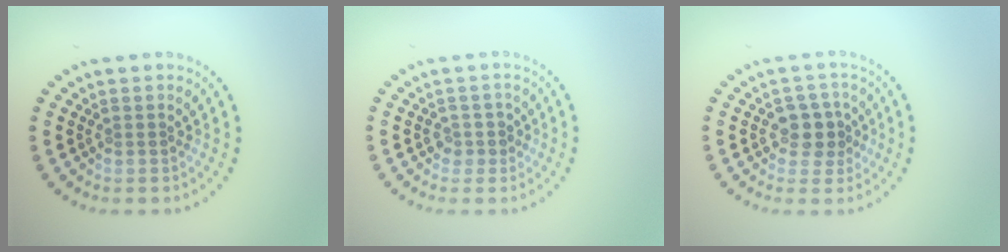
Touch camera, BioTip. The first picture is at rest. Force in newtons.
{"total": 1.4, "press": 1.2, "slide": 0.7}
{"total": 3.0, "press": 2.8, "slide": 1.1}